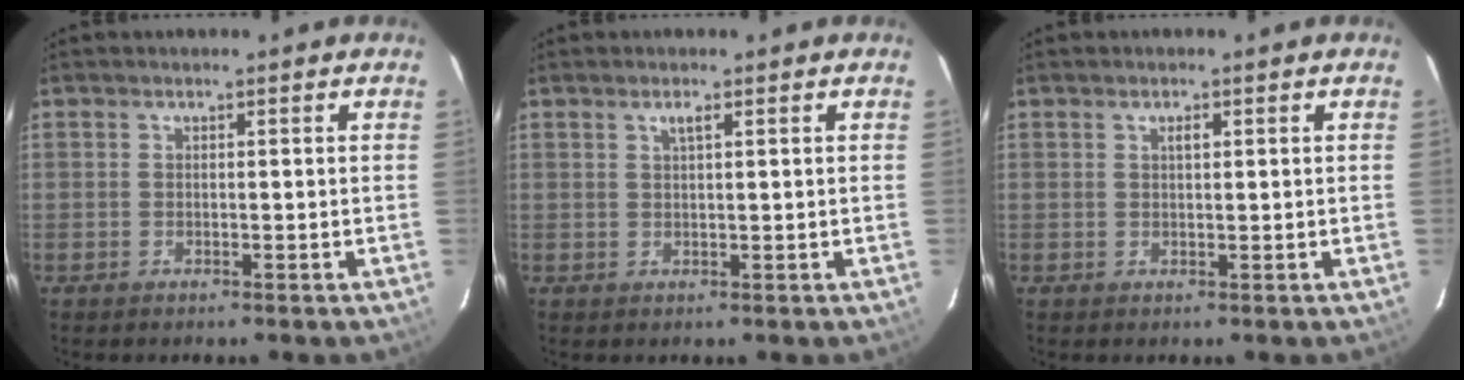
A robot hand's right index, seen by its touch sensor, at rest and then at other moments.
{"total": 1.3, "force": [0.7, 0.1, 1.1], "torque": [-0.020, 0.003, 0.012]}
{"total": 1.1, "force": [0.5, 0.5, 0.9], "torque": [-0.014, 0.004, 0.008]}